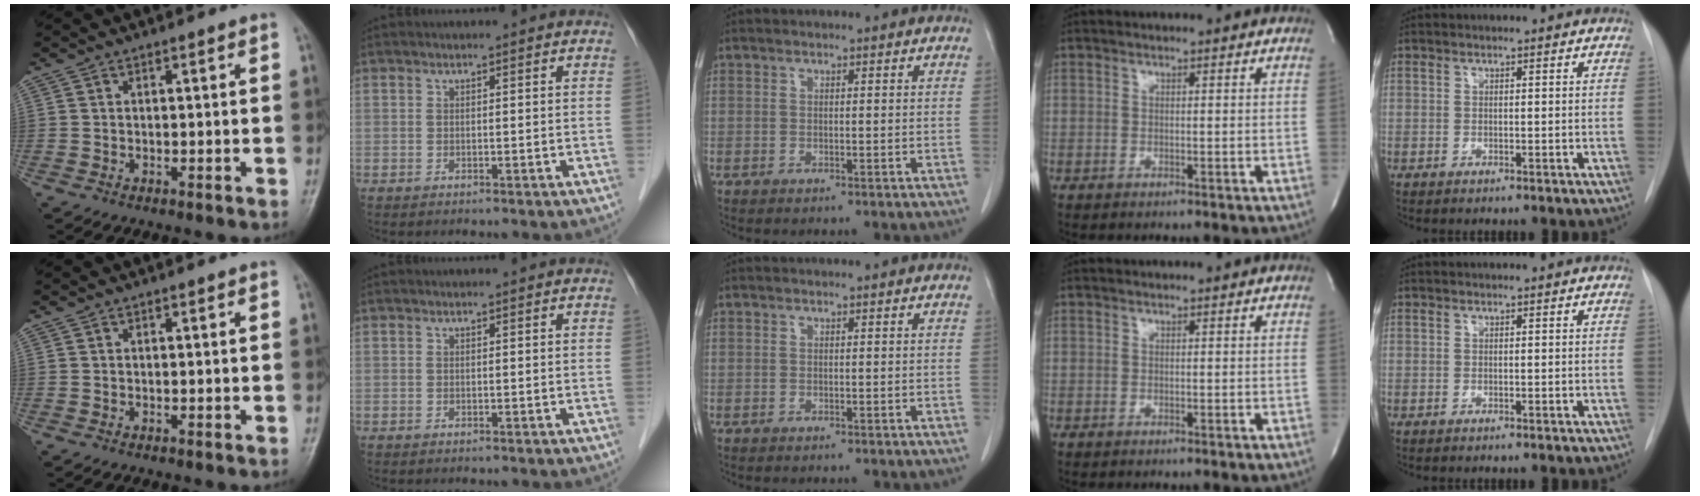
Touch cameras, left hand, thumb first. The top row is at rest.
{}